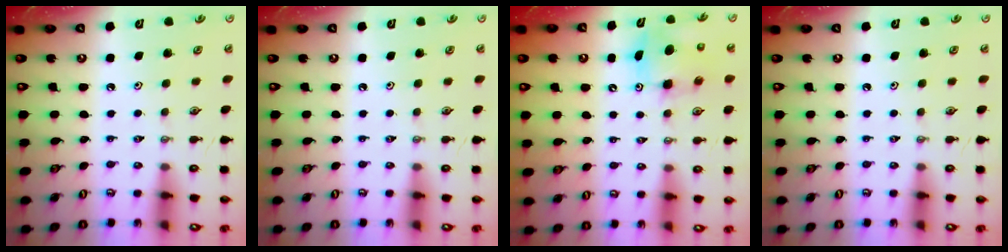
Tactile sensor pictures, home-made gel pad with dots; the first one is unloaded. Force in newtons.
{"total": 0.0}
{"total": 8.1, "press": 7.9, "slide": 1.8}
{"total": 0.0}